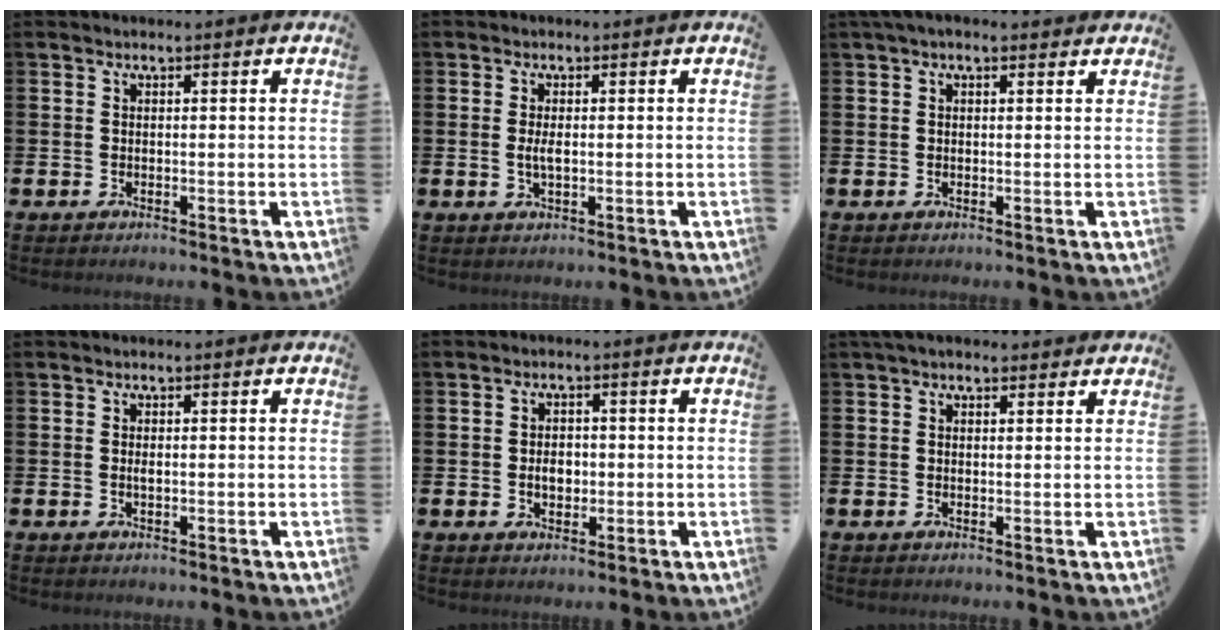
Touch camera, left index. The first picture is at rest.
{"total": 2.1, "force": [0.0, 0.8, 1.9], "torque": [-0.031, -0.001, -0.003]}
{"total": 1.4, "force": [0.9, 0.4, 0.9], "torque": [-0.012, 0.002, 0.015]}
{"total": 0.6, "force": [0.1, 0.2, 0.6], "torque": [-0.006, -0.003, 0.000]}
{"total": 2.8, "force": [-0.3, 2.1, 1.8], "torque": [-0.015, -0.003, -0.013]}
{"total": 2.2, "force": [1.9, 0.8, 0.8], "torque": [-0.006, -0.001, 0.032]}